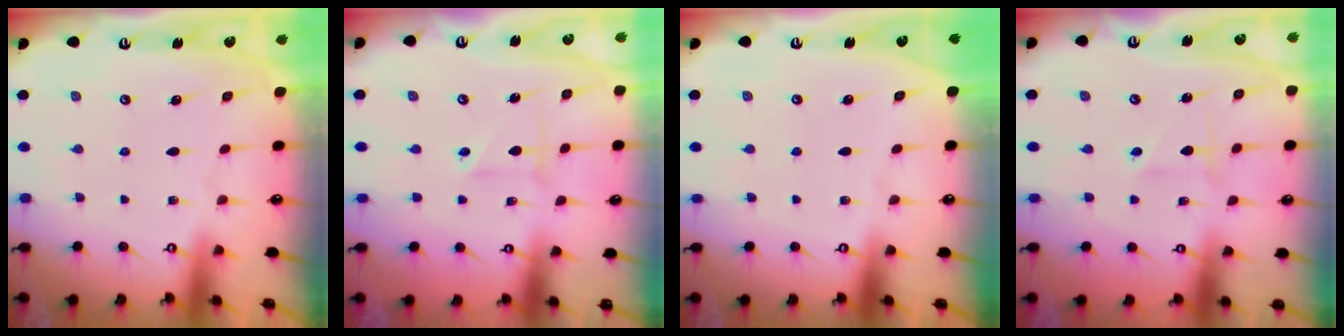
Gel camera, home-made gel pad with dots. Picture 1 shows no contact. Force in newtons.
{"total": 2.7, "press": 2.5, "slide": 1.0}
{"total": 0.0}
{"total": 2.3, "press": 2.3, "slide": 0.4}